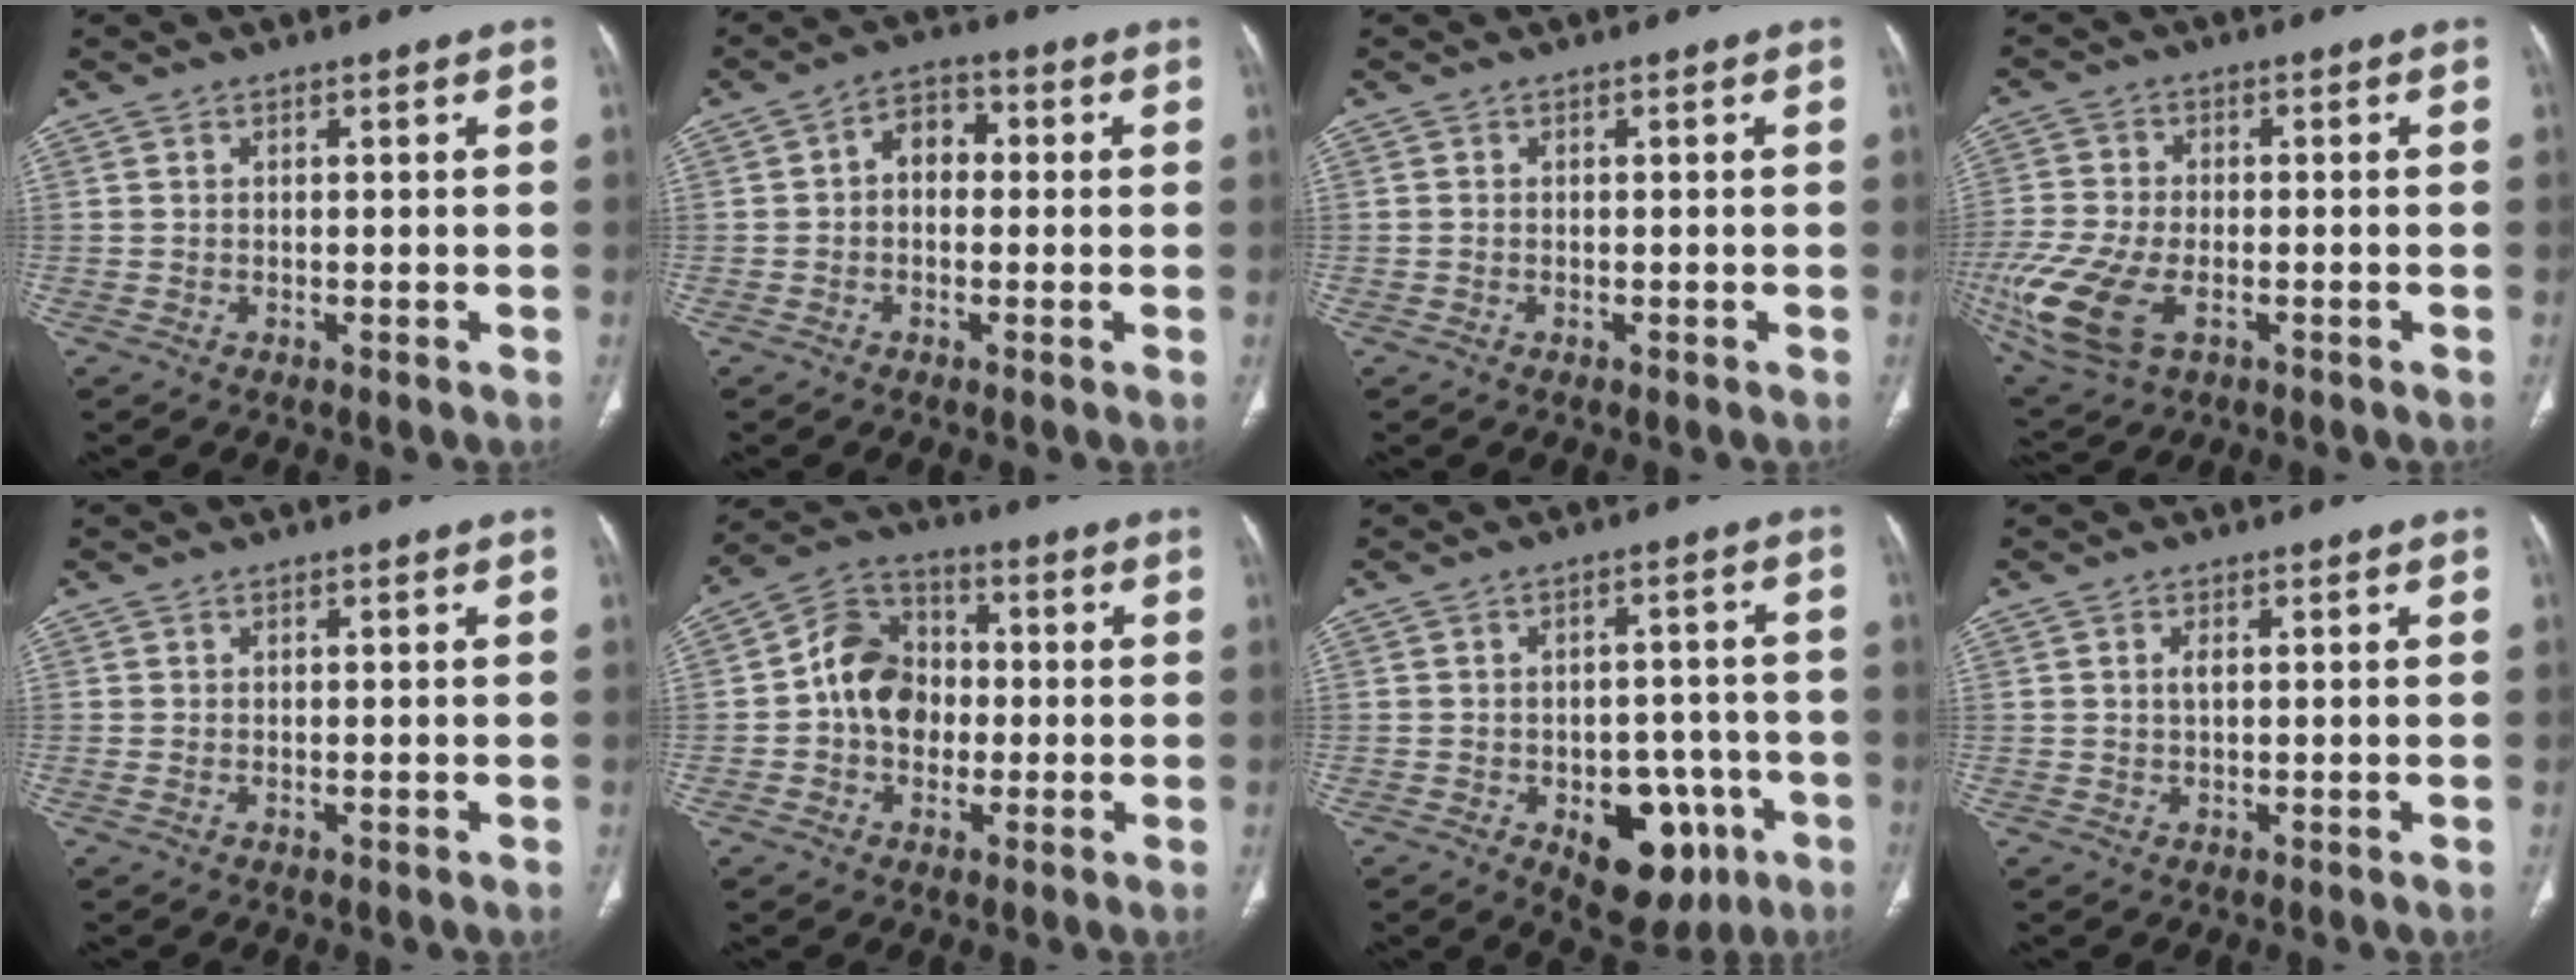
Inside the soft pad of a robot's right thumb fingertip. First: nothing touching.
{"total": 5.4, "force": [0.2, 3.9, 3.7], "torque": [-0.036, 0.020, -0.011]}
{"total": 0.0}
{"total": 15.4, "force": [-5.2, 8.5, 11.7], "torque": [-0.285, -0.009, -0.090]}
{"total": 0.6, "force": [-0.2, 0.4, 0.5], "torque": [-0.016, 0.000, -0.001]}
{"total": 11.0, "force": [-0.7, 8.9, 6.4], "torque": [-0.086, 0.033, -0.024]}
{"total": 13.4, "force": [-5.4, 8.0, 9.3], "torque": [-0.083, 0.030, -0.061]}
{"total": 1.5, "force": [0.3, 0.7, 1.2], "torque": [-0.026, 0.004, 0.006]}